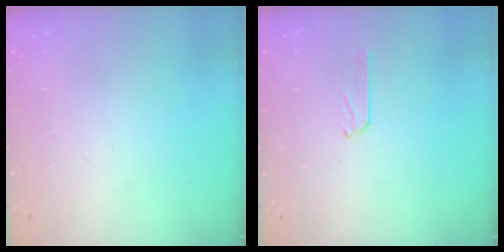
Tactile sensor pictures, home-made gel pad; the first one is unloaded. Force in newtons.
{"total": 3.5, "press": 3.4, "slide": 0.3}